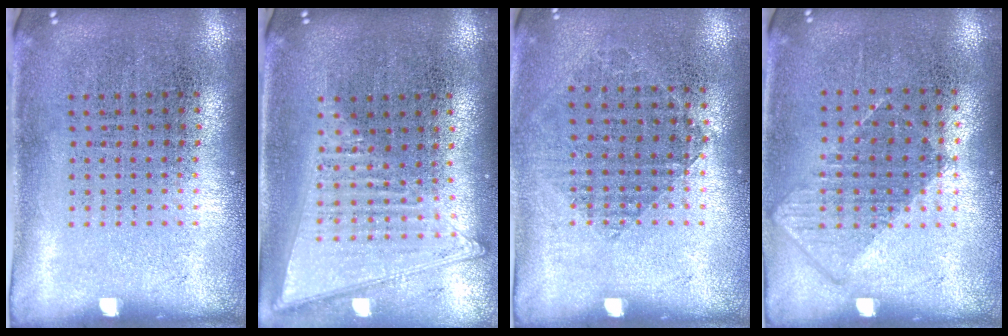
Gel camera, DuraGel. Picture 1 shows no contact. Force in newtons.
{"total": 1.4, "press": 1.3, "slide": 0.5}
{"total": 0.8, "press": 0.7, "slide": 0.3}
{"total": 0.8, "press": 0.7, "slide": 0.4}